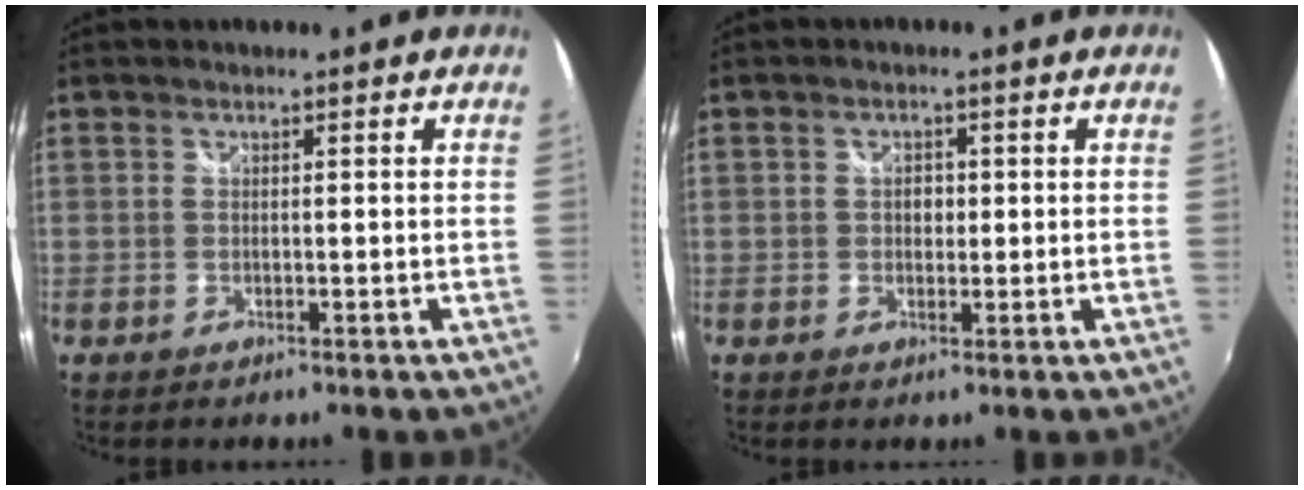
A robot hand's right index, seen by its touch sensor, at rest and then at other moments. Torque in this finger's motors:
{"motor_torque": [0.11, 0.06, 0.14, 0.03]}